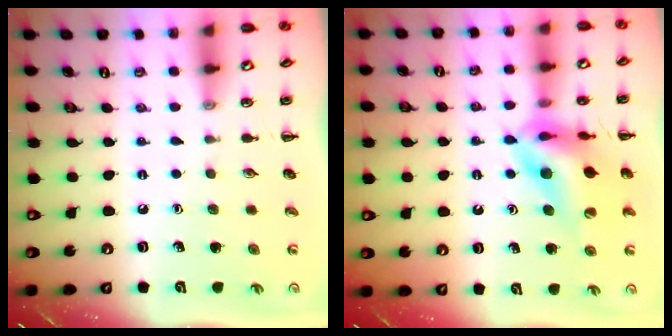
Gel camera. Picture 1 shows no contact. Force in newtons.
{"total": 13.4, "press": 12.8, "slide": 4.0}